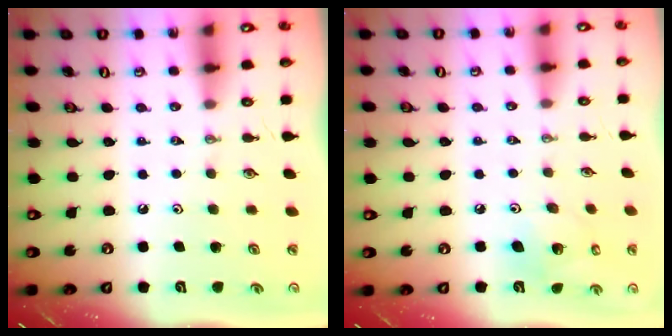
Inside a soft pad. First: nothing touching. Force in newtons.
{"total": 7.4, "press": 7.0, "slide": 2.5}